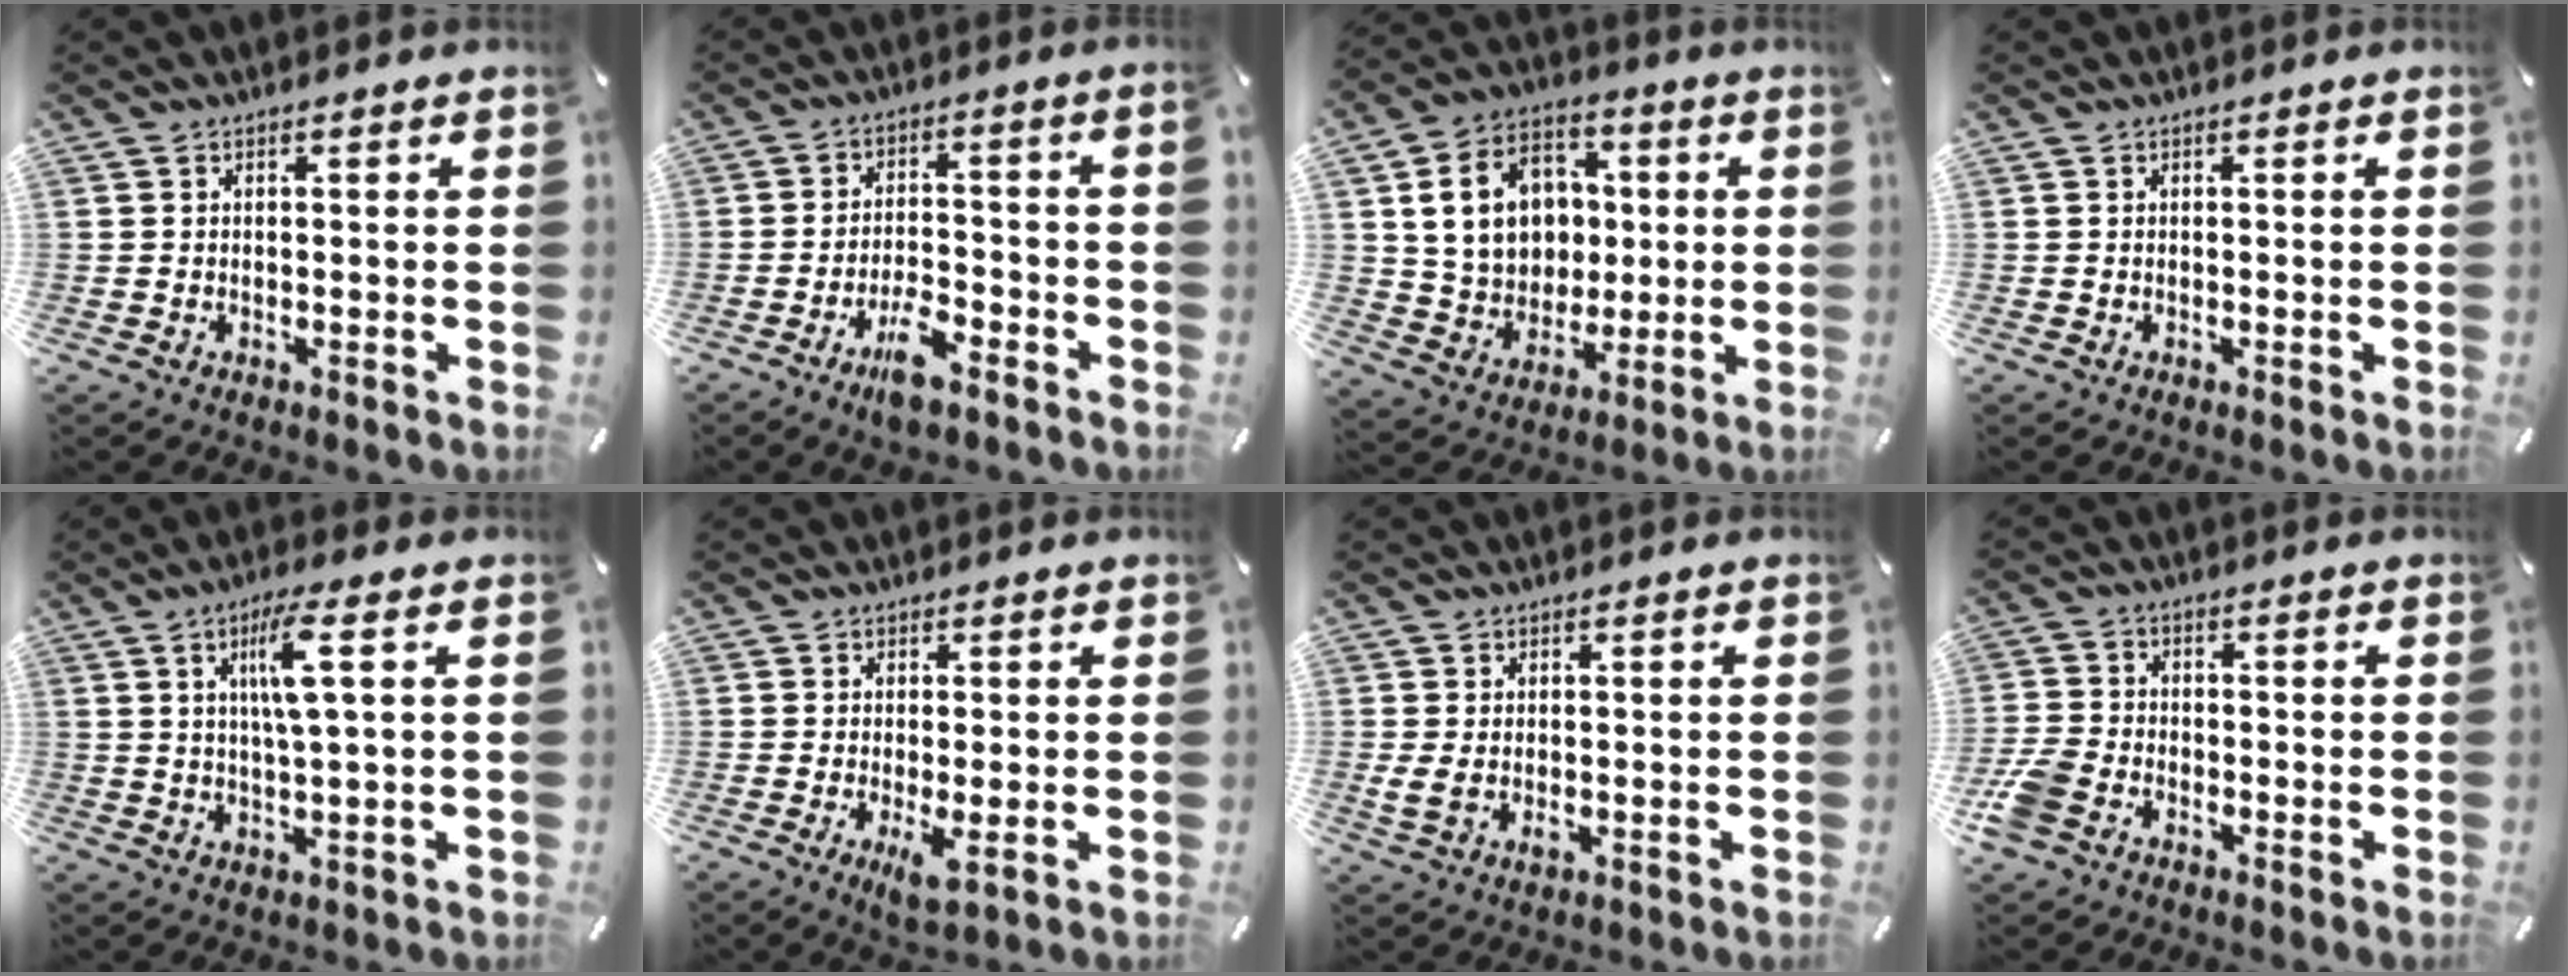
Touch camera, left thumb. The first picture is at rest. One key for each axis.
{"total": 7.9, "fx": -4.8, "fy": 2.1, "fz": 5.9, "tx": -0.107, "ty": 0.016, "tz": -0.084}
{"total": 15.5, "fx": 2.3, "fy": 13.4, "fz": 7.4, "tx": -0.130, "ty": 0.013, "tz": 0.050}
{"total": 0.0}
{"total": 8.3, "fx": 2.4, "fy": 0.8, "fz": 7.9, "tx": -0.149, "ty": 0.000, "tz": 0.033}
{"total": 4.6, "fx": -0.8, "fy": 1.3, "fz": 4.4, "tx": -0.075, "ty": -0.017, "tz": -0.012}
{"total": 3.5, "fx": -0.3, "fy": 2.0, "fz": 2.8, "tx": -0.062, "ty": -0.009, "tz": -0.011}
{"total": 5.8, "fx": -3.3, "fy": 3.9, "fz": 2.9, "tx": -0.075, "ty": 0.011, "tz": -0.064}